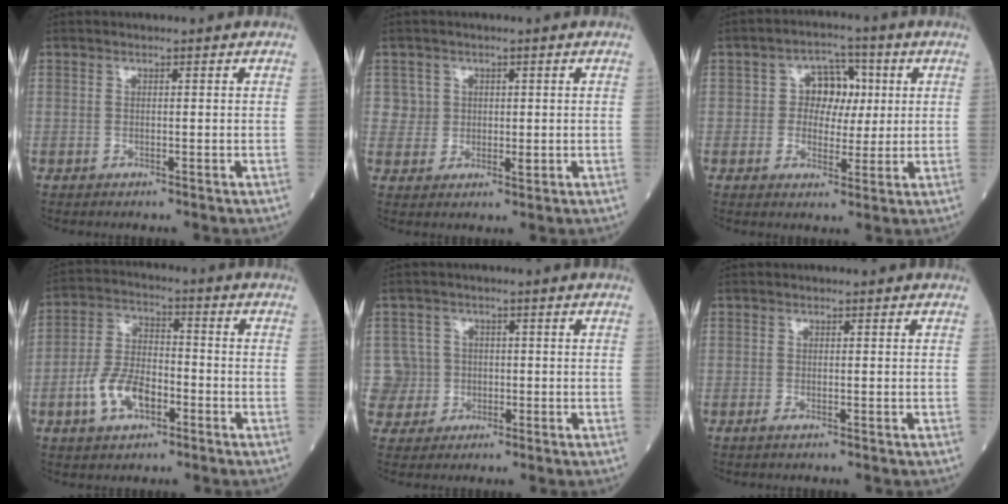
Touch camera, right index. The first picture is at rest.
{"total": 3.2, "force": [1.0, 3.0, 0.0], "torque": [0.014, -0.002, 0.014]}
{"total": 6.3, "force": [1.0, 4.8, 3.9], "torque": [-0.052, 0.021, 0.014]}
{"total": 8.8, "force": [-3.5, 4.7, 6.6], "torque": [-0.139, 0.011, -0.068]}
{"total": 4.7, "force": [-0.4, 4.7, -0.7], "torque": [0.026, 0.012, -0.007]}
{"total": 0.5, "force": [-0.3, 0.1, 0.4], "torque": [-0.009, -0.002, -0.006]}